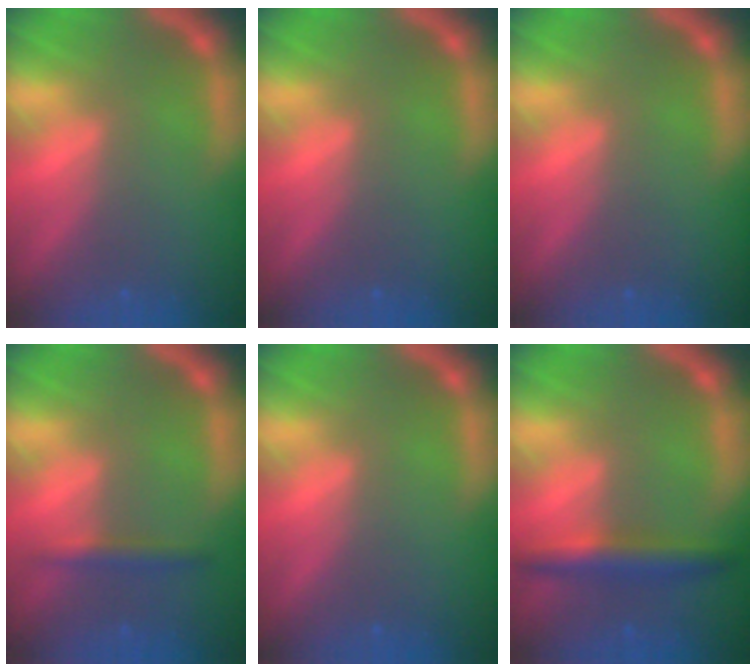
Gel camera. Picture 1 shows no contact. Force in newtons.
{"total": 0.0}
{"total": 0.0}
{"total": 1.9}
{"total": 0.0}
{"total": 4.0}